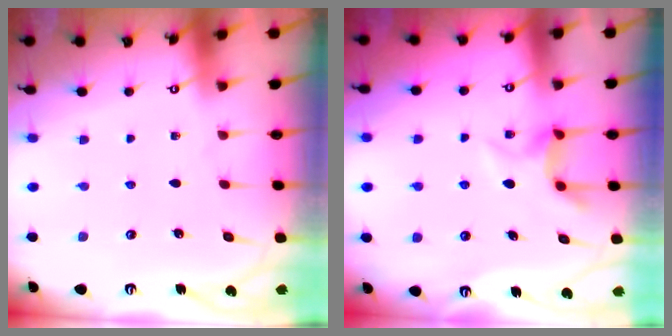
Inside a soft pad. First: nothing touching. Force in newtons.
{"total": 5.1, "press": 5.0, "slide": 0.4}